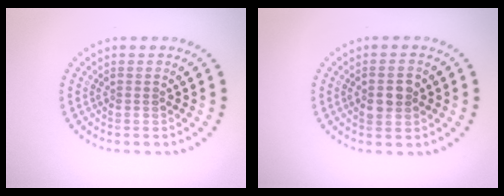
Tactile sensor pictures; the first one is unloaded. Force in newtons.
{"total": 2.6, "press": 2.6, "slide": 0.1}